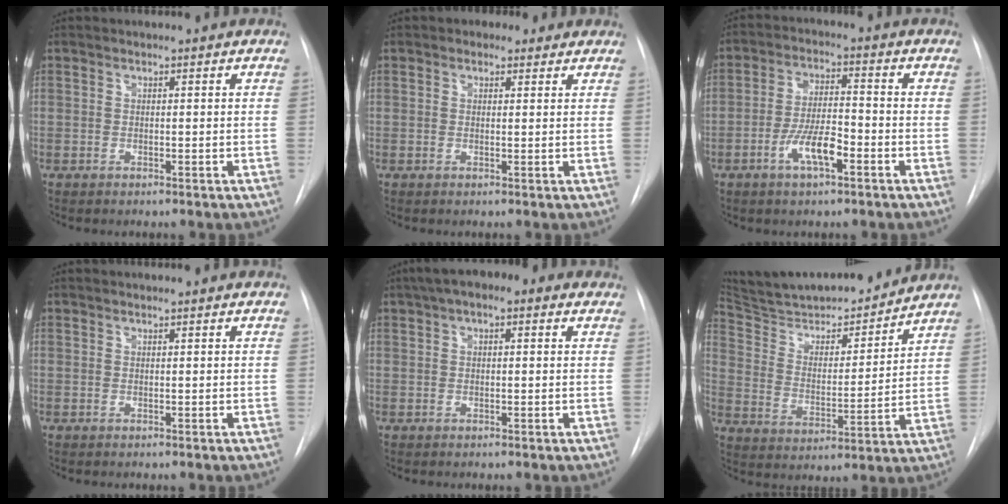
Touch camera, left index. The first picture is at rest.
{"total": 2.5, "force": [1.6, 1.8, 0.9], "torque": [-0.011, 0.014, 0.019]}
{"total": 6.8, "force": [-3.2, 1.8, 5.7], "torque": [-0.114, 0.002, -0.058]}
{"total": 0.8, "force": [0.8, 0.0, 0.3], "torque": [-0.011, 0.010, 0.012]}
{"total": 7.3, "force": [4.2, 2.8, 5.3], "torque": [-0.088, 0.039, 0.060]}
{"total": 20.2, "force": [18.7, 3.3, 7.1], "torque": [-0.113, -0.002, 0.293]}